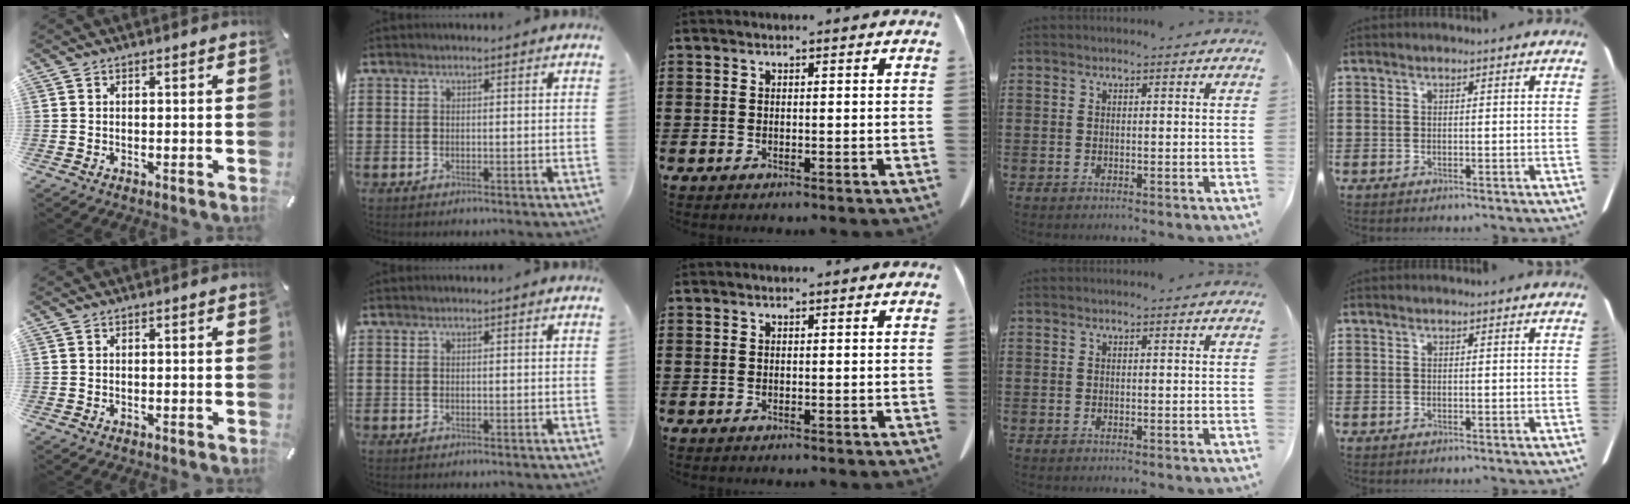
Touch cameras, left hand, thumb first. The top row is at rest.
{}